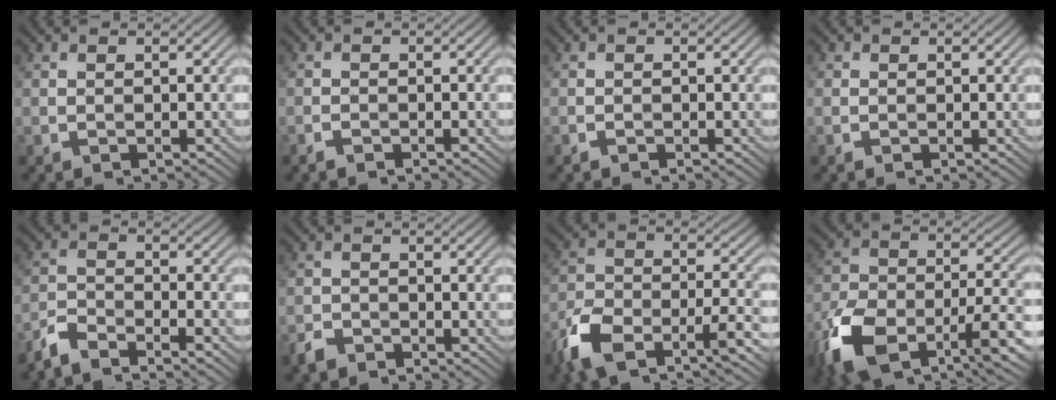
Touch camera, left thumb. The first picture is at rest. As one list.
[{"total": 1.2, "force": [-1.0, 0.3, 0.6], "torque": [-0.013, 0.001, -0.018]}, {"total": 0.6, "force": [-0.5, 0.2, 0.3], "torque": [-0.006, 0.002, -0.008]}, {"total": 0.8, "force": [0.0, 0.8, 0.2], "torque": [-0.002, -0.001, -0.004]}, {"total": 4.7, "force": [-4.1, 0.9, 2.0], "torque": [-0.048, -0.004, -0.091]}, {"total": 2.0, "force": [-1.7, 1.0, 0.6], "torque": [-0.015, 0.001, -0.038]}, {"total": 10.6, "force": [-7.3, 4.1, 6.6], "torque": [-0.133, -0.011, -0.150]}, {"total": 13.9, "force": [-8.4, 6.5, 8.9], "torque": [-0.199, -0.021, -0.167]}]